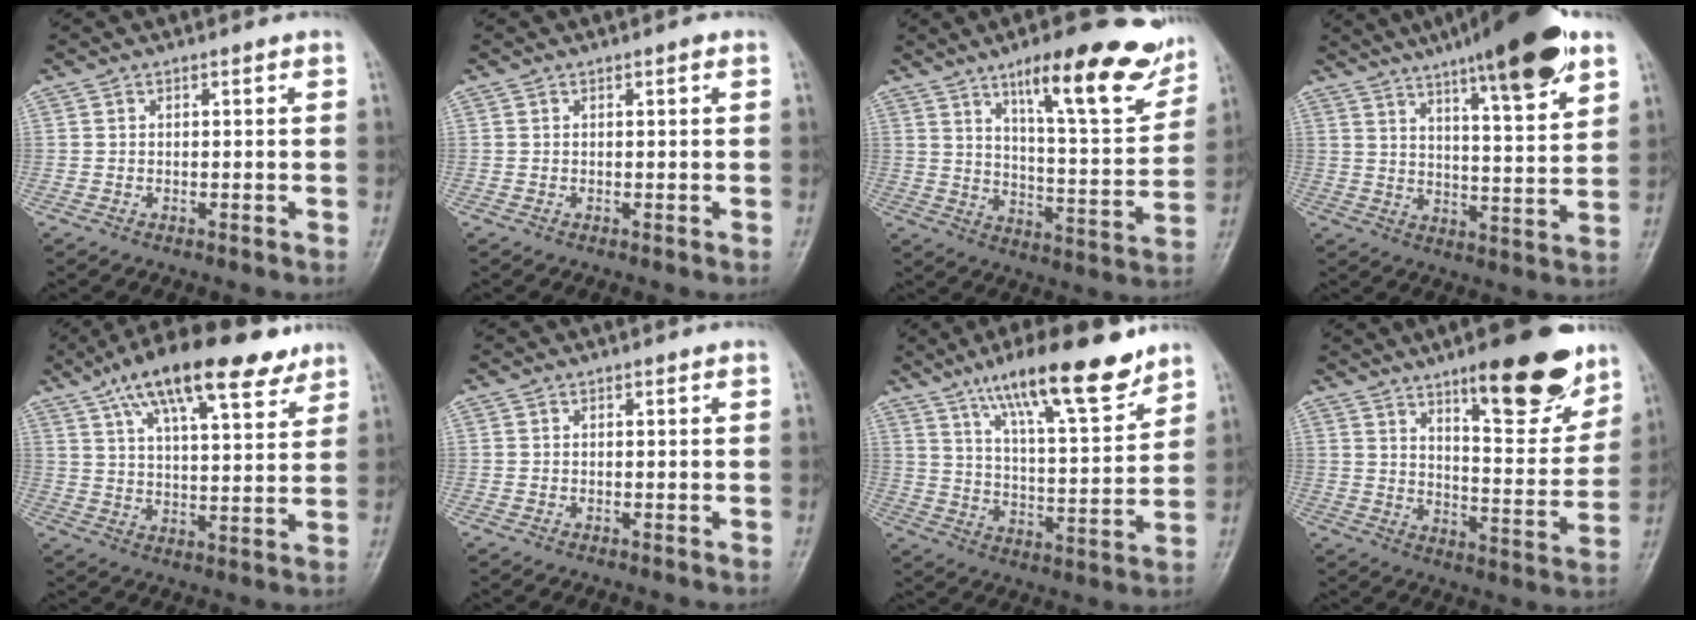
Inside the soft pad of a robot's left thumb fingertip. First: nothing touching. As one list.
[{"total": 0.7, "force": [0.3, 0.1, 0.6], "torque": [-0.010, 0.001, 0.003]}, {"total": 19.6, "force": [12.4, 4.7, 14.5], "torque": [-0.169, -0.061, 0.186]}, {"total": 19.6, "force": [12.4, 3.5, 14.7], "torque": [-0.201, -0.045, 0.189]}, {"total": 18.9, "force": [11.7, 6.5, 13.3], "torque": [-0.194, -0.022, 0.191]}, {"total": 0.0}, {"total": 18.4, "force": [12.7, 4.1, 12.8], "torque": [-0.177, -0.063, 0.209]}, {"total": 18.4, "force": [11.8, 5.3, 13.1], "torque": [-0.142, -0.071, 0.179]}]